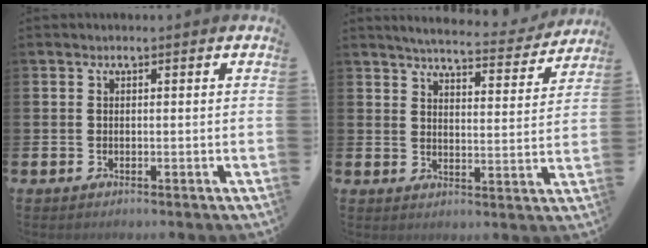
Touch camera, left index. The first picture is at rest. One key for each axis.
{"total": 5.5, "fx": 5.3, "fy": 0.5, "fz": 1.4, "tx": -0.036, "ty": -0.038, "tz": 0.088}